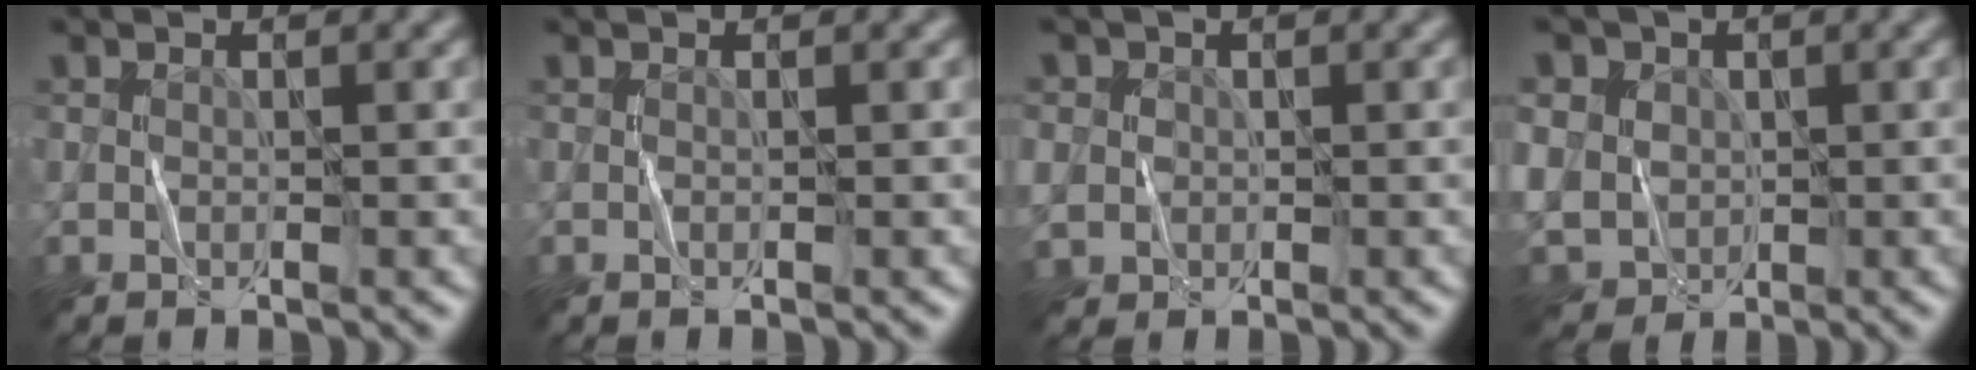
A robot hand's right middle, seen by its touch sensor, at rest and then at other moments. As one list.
[{"total": 0.0}, {"total": 3.6, "force": [0.6, 3.4, 1.2], "torque": [-0.041, 0.015, 0.000]}, {"total": 8.6, "force": [1.4, 7.4, 4.0], "torque": [-0.099, 0.024, 0.000]}]